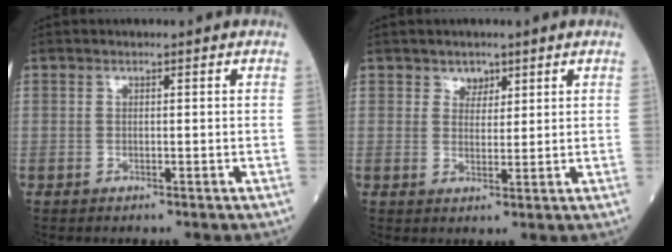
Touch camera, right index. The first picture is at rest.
{"total": 3.5, "force": [2.1, 2.5, 1.2], "torque": [-0.026, 0.004, 0.042]}